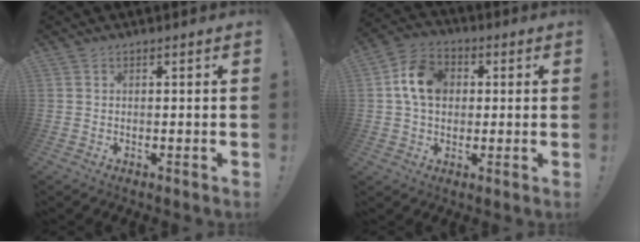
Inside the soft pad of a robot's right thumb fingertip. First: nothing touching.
{"total": 11.8, "force": [2.1, 9.1, 7.2], "torque": [-0.114, 0.018, 0.046]}